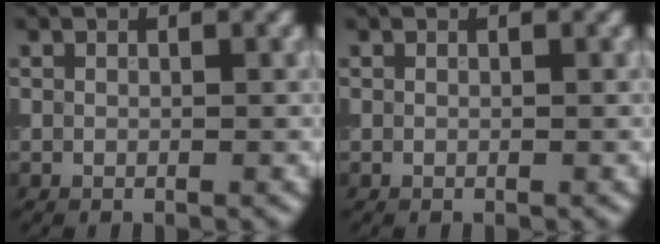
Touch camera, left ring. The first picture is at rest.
{"total": 0.0}